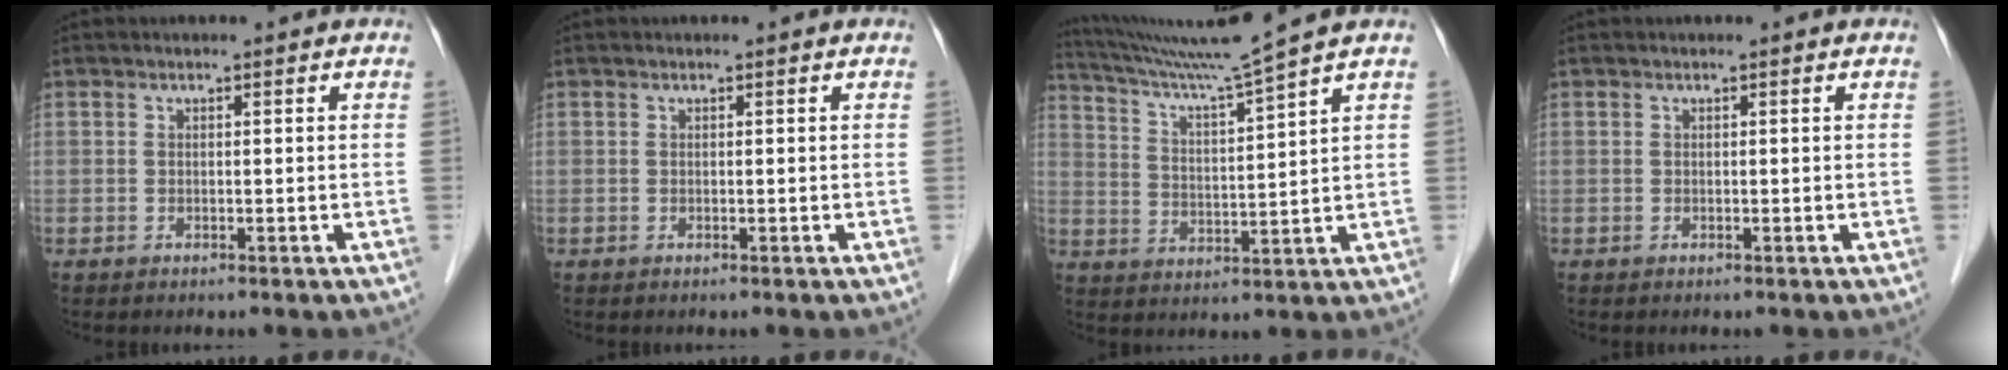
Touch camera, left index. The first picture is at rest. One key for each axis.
{"total": 0.0}
{"total": 10.3, "fx": 8.9, "fy": -3.4, "fz": 3.9, "tx": -0.076, "ty": -0.023, "tz": 0.165}
{"total": 0.0}